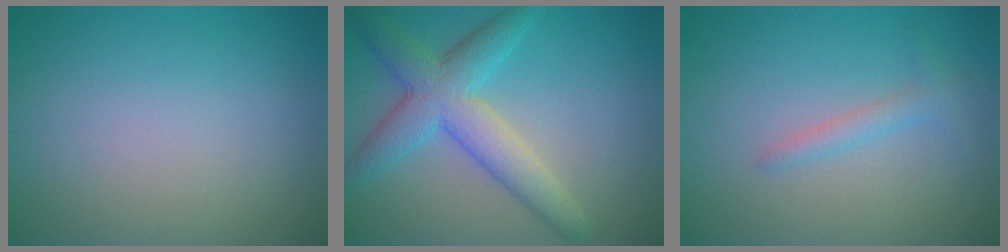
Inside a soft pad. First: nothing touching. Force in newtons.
{"total": 5.8, "press": 5.8, "slide": 0.3}
{"total": 1.4, "press": 1.4, "slide": 0.1}